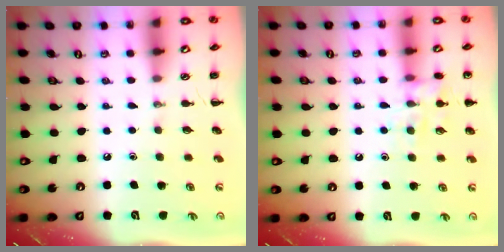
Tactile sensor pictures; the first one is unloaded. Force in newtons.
{"total": 11.3, "press": 11.2, "slide": 1.6}